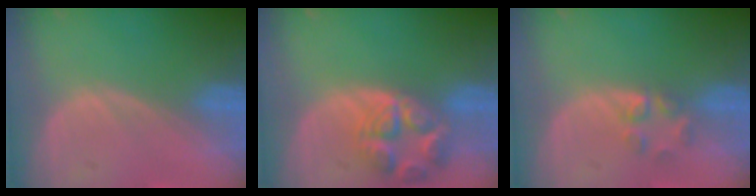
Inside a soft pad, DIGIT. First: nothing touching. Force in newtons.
{"total": 7.6, "press": 6.7, "slide": 3.6}
{"total": 2.6, "press": 2.6, "slide": 0.2}